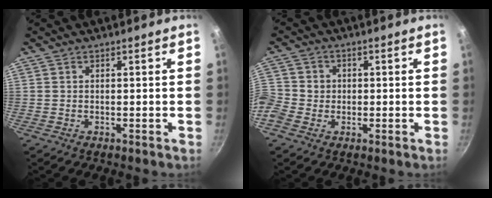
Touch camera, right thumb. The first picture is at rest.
{"total": 7.9, "force": [-1.3, 7.3, 2.9], "torque": [-0.064, 0.024, -0.036]}